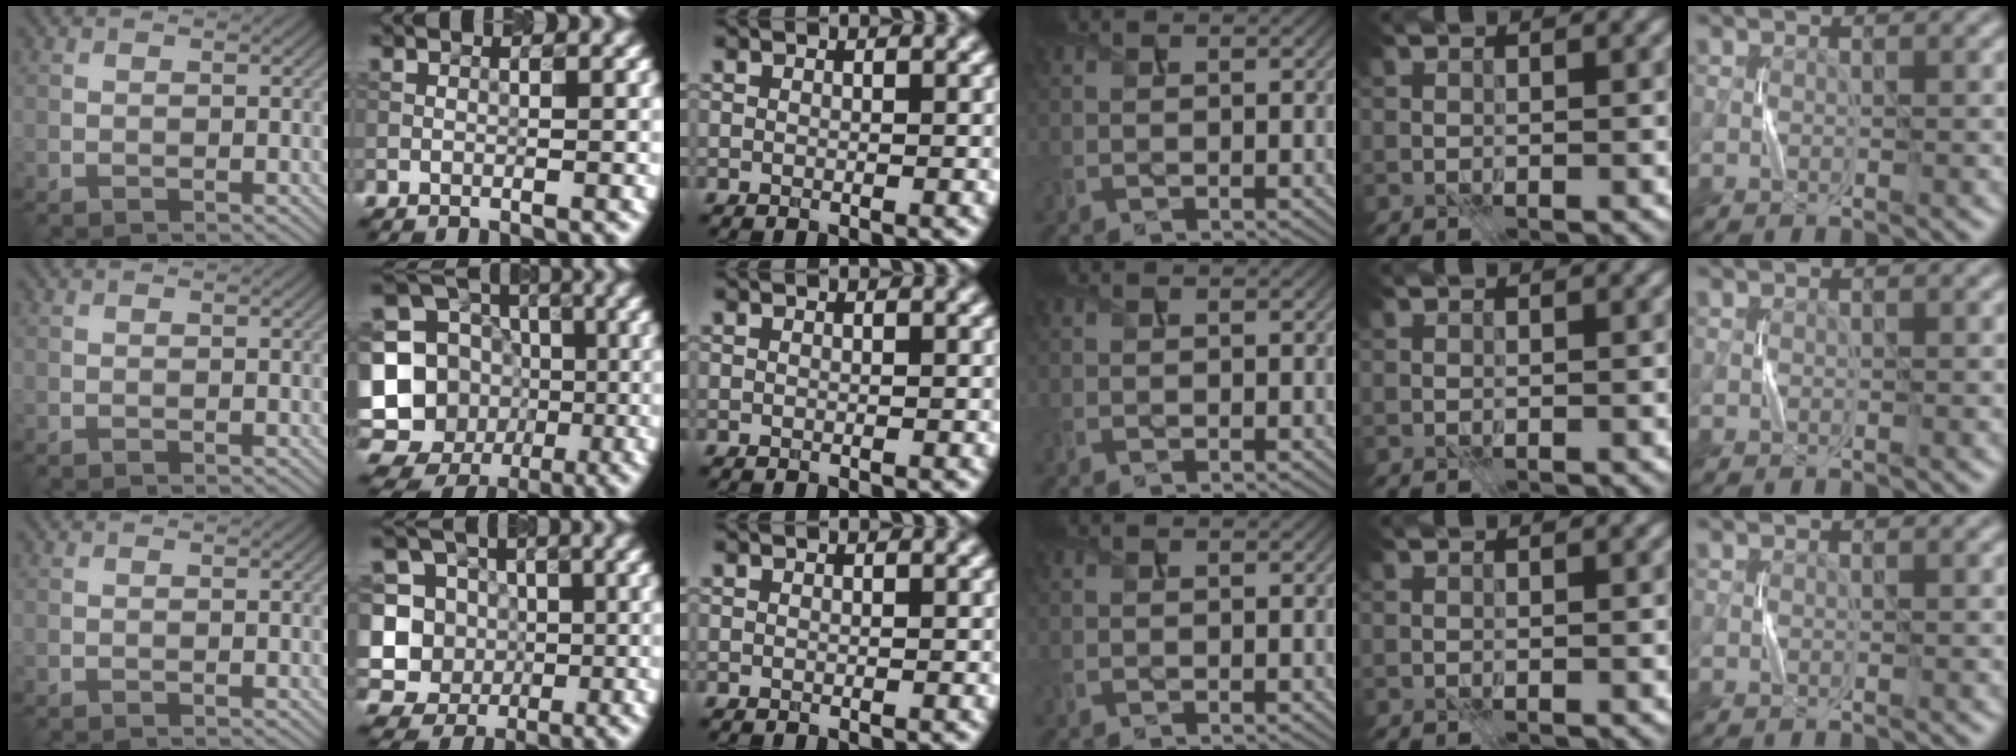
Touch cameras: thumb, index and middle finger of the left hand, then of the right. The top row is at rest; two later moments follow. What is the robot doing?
{"motion": "press", "object": "sticker"}